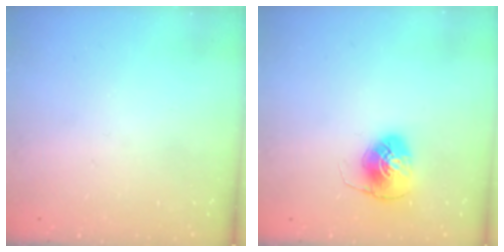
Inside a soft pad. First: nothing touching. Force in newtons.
{"total": 7.9, "press": 7.9, "slide": 0.3}